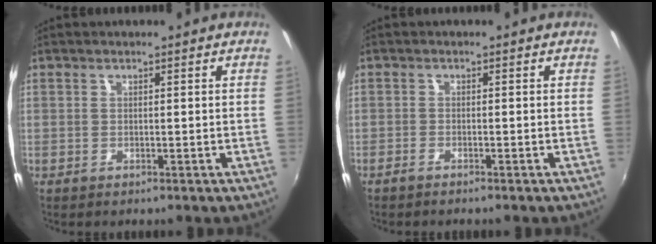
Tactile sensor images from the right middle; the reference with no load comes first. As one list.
[{"total": 1.4, "force": [-1.3, 0.0, 0.5], "torque": [-0.021, -0.002, -0.028]}]